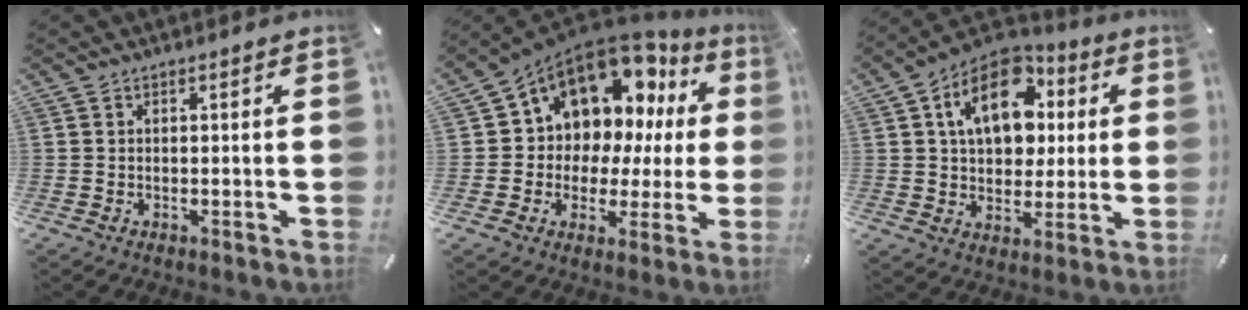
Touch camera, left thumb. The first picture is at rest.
{"total": 12.4, "force": [8.1, 8.3, 4.4], "torque": [-0.076, -0.085, 0.146]}
{"total": 16.4, "force": [5.2, 11.8, 10.2], "torque": [-0.174, -0.008, 0.094]}